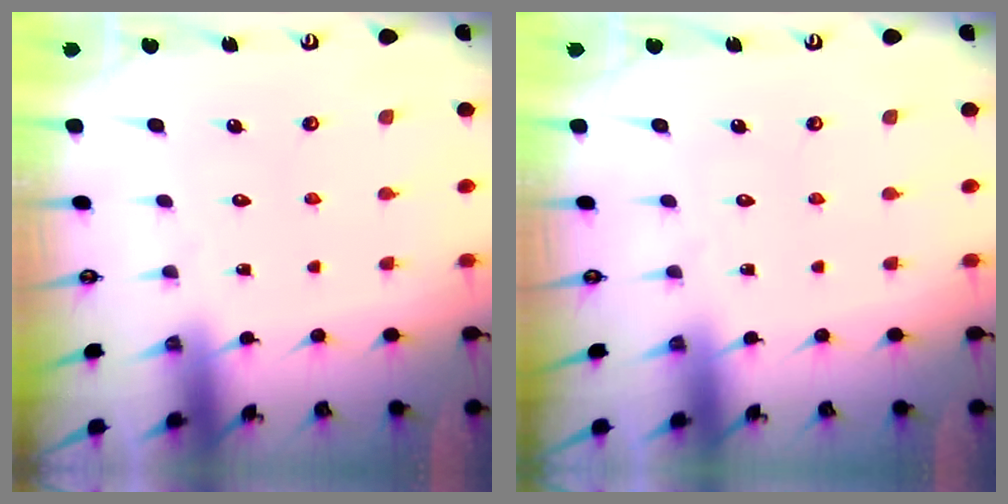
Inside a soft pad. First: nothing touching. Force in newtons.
{"total": 0.0}